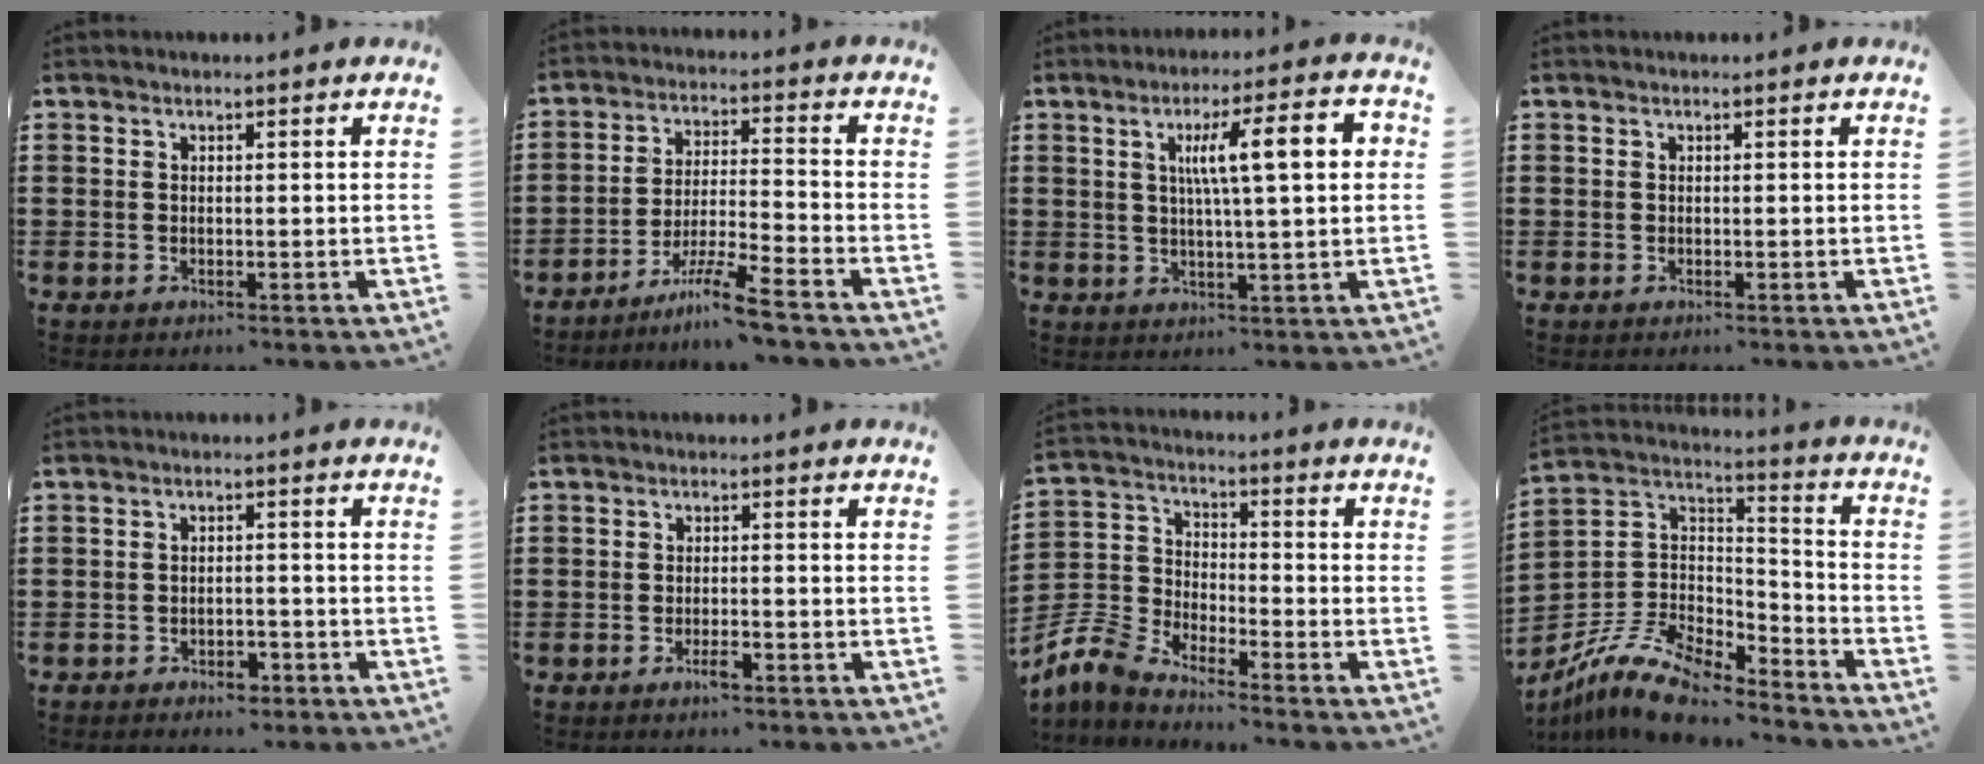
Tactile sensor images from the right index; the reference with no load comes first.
{"total": 7.7, "force": [-6.4, -0.6, 4.3], "torque": [-0.090, -0.009, -0.126]}
{"total": 9.9, "force": [2.2, 1.9, 9.5], "torque": [-0.175, 0.008, 0.028]}
{"total": 0.0}
{"total": 2.3, "force": [-2.0, 0.8, 0.6], "torque": [-0.017, 0.002, -0.042]}
{"total": 2.3, "force": [-1.4, 0.5, 1.7], "torque": [-0.030, 0.000, -0.026]}
{"total": 5.7, "force": [-5.4, 1.2, 1.6], "torque": [-0.074, -0.014, -0.119]}
{"total": 11.6, "force": [-9.6, 3.9, 5.4], "torque": [-0.121, 0.022, -0.188]}